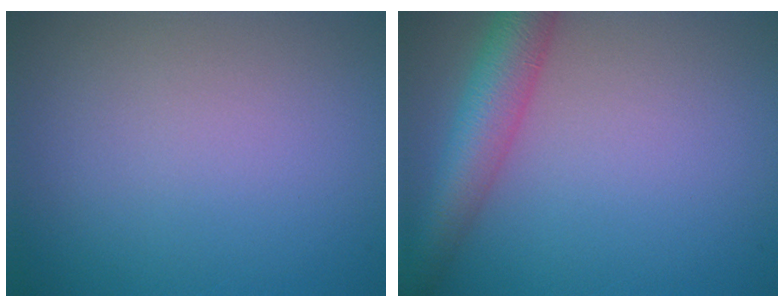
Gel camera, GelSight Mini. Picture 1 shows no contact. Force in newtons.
{"total": 5.3, "press": 5.3, "slide": 0.2}